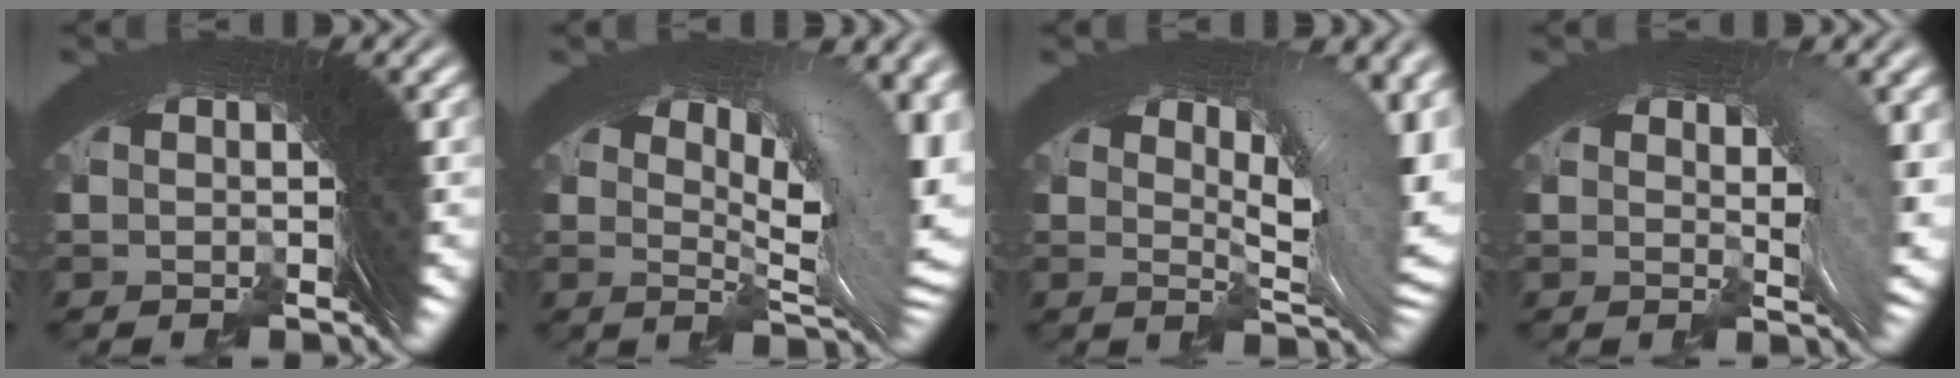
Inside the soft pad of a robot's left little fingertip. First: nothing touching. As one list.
[{"total": 7.0, "force": [1.2, 1.9, 6.6], "torque": [-0.064, 0.001, 0.021]}, {"total": 6.6, "force": [1.1, 1.8, 6.2], "torque": [-0.060, -0.001, 0.019]}, {"total": 3.5, "force": [0.4, 0.5, 3.5], "torque": [-0.031, -0.002, 0.008]}]